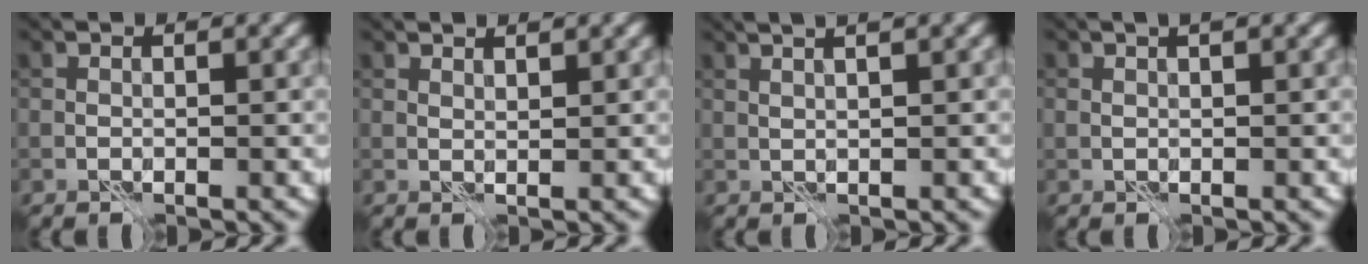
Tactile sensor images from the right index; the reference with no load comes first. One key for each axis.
{"total": 1.1, "fx": 1.0, "fy": -0.1, "fz": 0.4, "tx": -0.015, "ty": -0.003, "tz": 0.018}
{"total": 4.6, "fx": 2.6, "fy": 1.4, "fz": 3.5, "tx": -0.038, "ty": 0.028, "tz": 0.020}
{"total": 1.2, "fx": 0.7, "fy": 0.2, "fz": 1.0, "tx": -0.020, "ty": 0.003, "tz": 0.014}